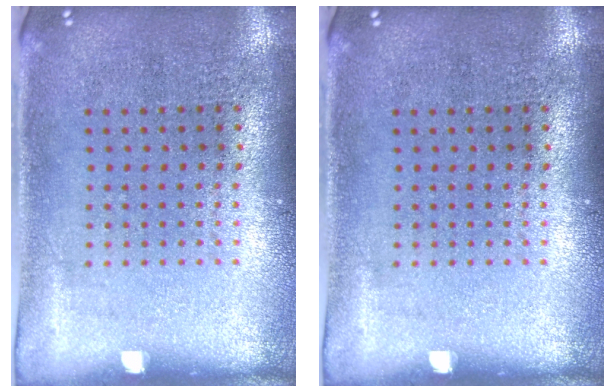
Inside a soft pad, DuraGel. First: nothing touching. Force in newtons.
{"total": 0.0}